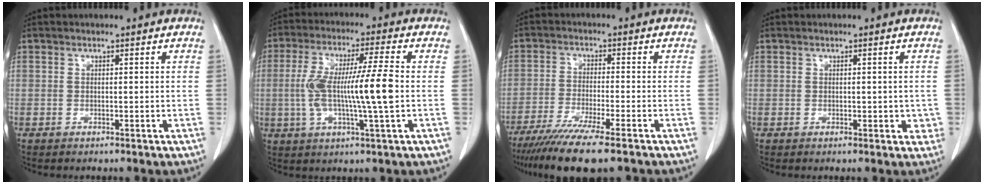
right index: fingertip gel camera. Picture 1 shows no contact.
{"total": 11.9, "force": [-0.7, 0.3, 11.9], "torque": [-0.234, 0.006, -0.016]}
{"total": 11.4, "force": [-8.7, 0.1, 7.4], "torque": [-0.117, -0.031, -0.140]}
{"total": 2.4, "force": [-0.1, 1.5, 1.9], "torque": [-0.013, 0.002, 0.002]}